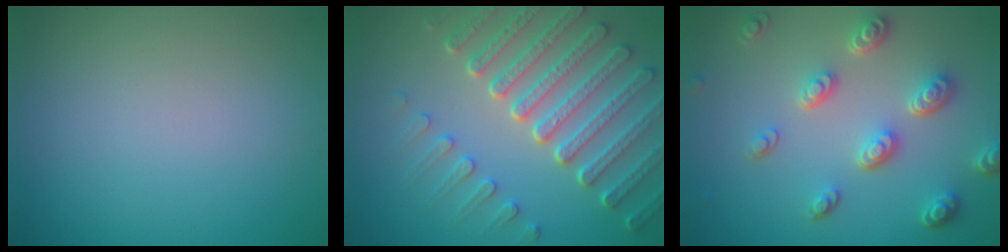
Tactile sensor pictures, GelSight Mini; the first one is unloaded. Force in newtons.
{"total": 7.3, "press": 5.7, "slide": 4.6}
{"total": 4.7, "press": 3.6, "slide": 3.1}